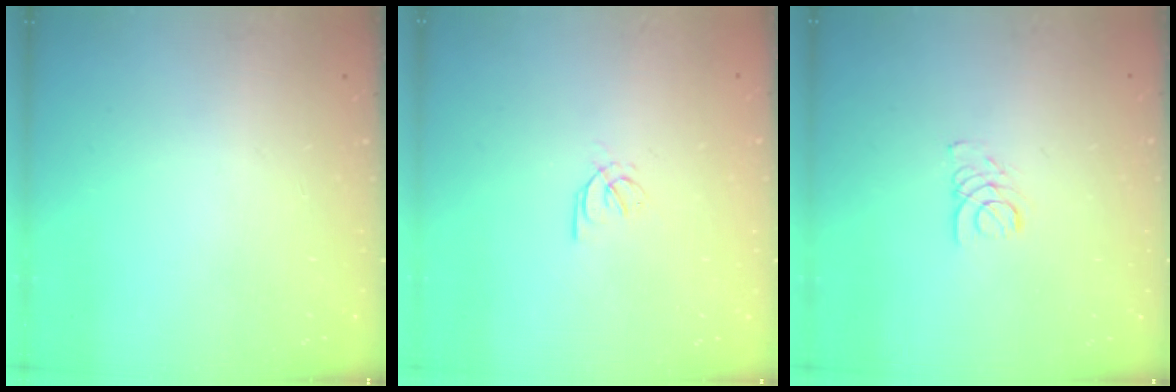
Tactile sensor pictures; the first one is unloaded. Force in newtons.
{"total": 2.1, "press": 2.0, "slide": 0.5}
{"total": 1.9, "press": 1.9, "slide": 0.2}